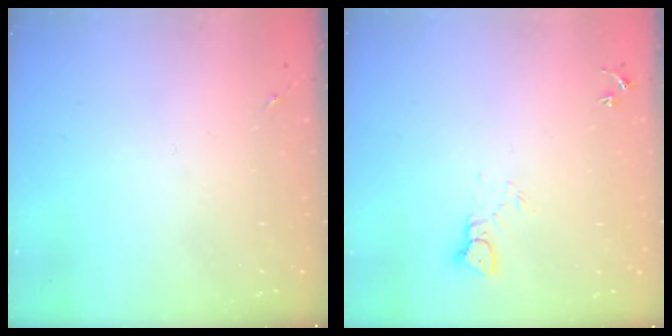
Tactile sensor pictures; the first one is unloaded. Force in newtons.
{"total": 3.1, "press": 3.1, "slide": 0.1}